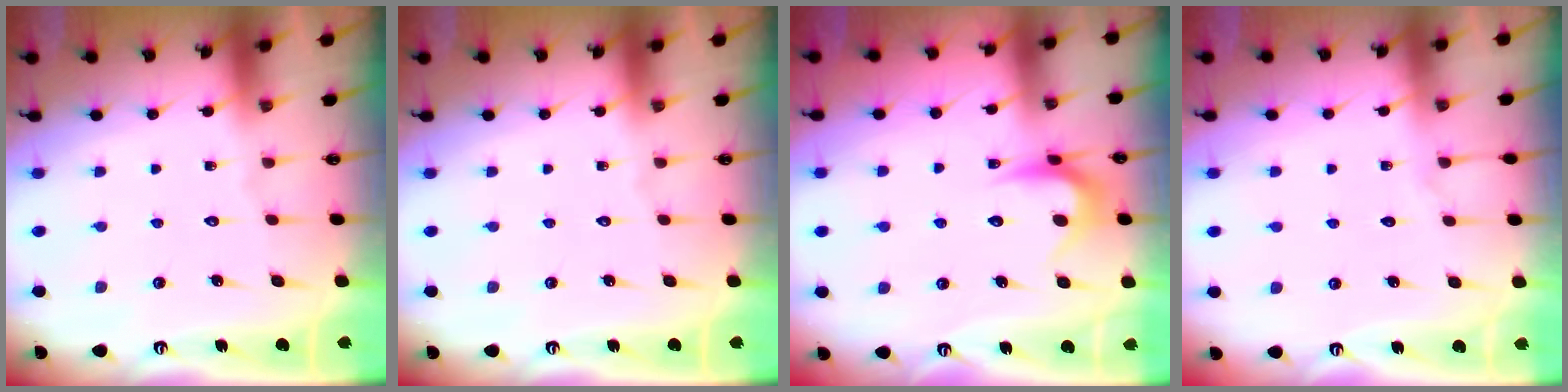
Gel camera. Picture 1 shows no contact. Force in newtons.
{"total": 0.0}
{"total": 7.9, "press": 7.9, "slide": 0.6}
{"total": 3.9, "press": 3.9, "slide": 0.5}